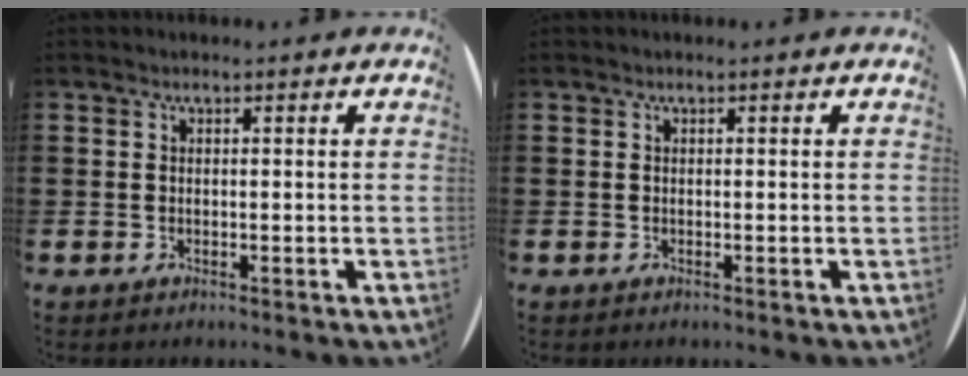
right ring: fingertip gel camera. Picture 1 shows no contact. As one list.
[{"total": 0.0}]